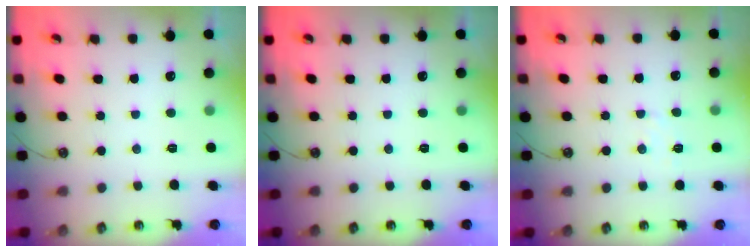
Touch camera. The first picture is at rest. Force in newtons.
{"total": 0.0}
{"total": 5.1, "press": 5.1, "slide": 0.7}